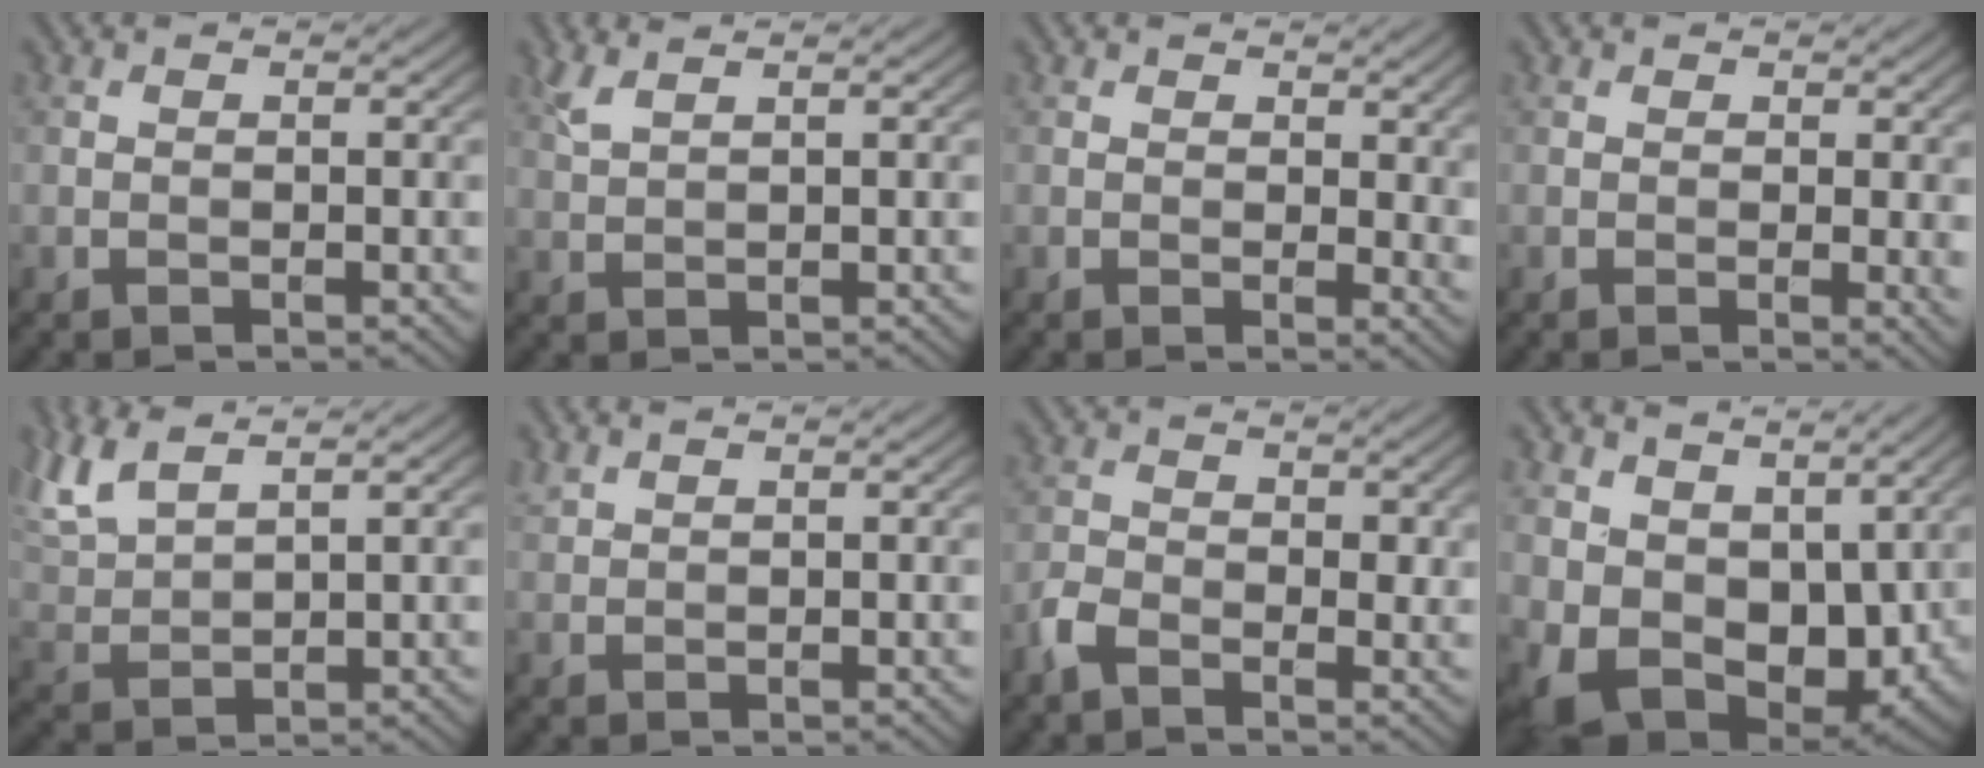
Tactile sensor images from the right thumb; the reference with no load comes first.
{"total": 2.2, "force": [1.6, 0.4, 1.5], "torque": [-0.039, 0.010, 0.040]}
{"total": 3.3, "force": [1.3, 1.9, 2.4], "torque": [-0.027, -0.004, 0.020]}
{"total": 1.8, "force": [0.6, 0.7, 1.5], "torque": [-0.020, -0.005, 0.009]}
{"total": 6.9, "force": [5.0, 2.0, 4.3], "torque": [-0.119, 0.020, 0.107]}
{"total": 1.1, "force": [1.1, 0.2, 0.3], "torque": [-0.017, 0.005, 0.030]}
{"total": 4.0, "force": [-1.6, 2.4, 2.7], "torque": [-0.057, -0.001, -0.038]}
{"total": 11.7, "force": [3.7, 7.7, 8.0], "torque": [-0.181, -0.025, 0.086]}